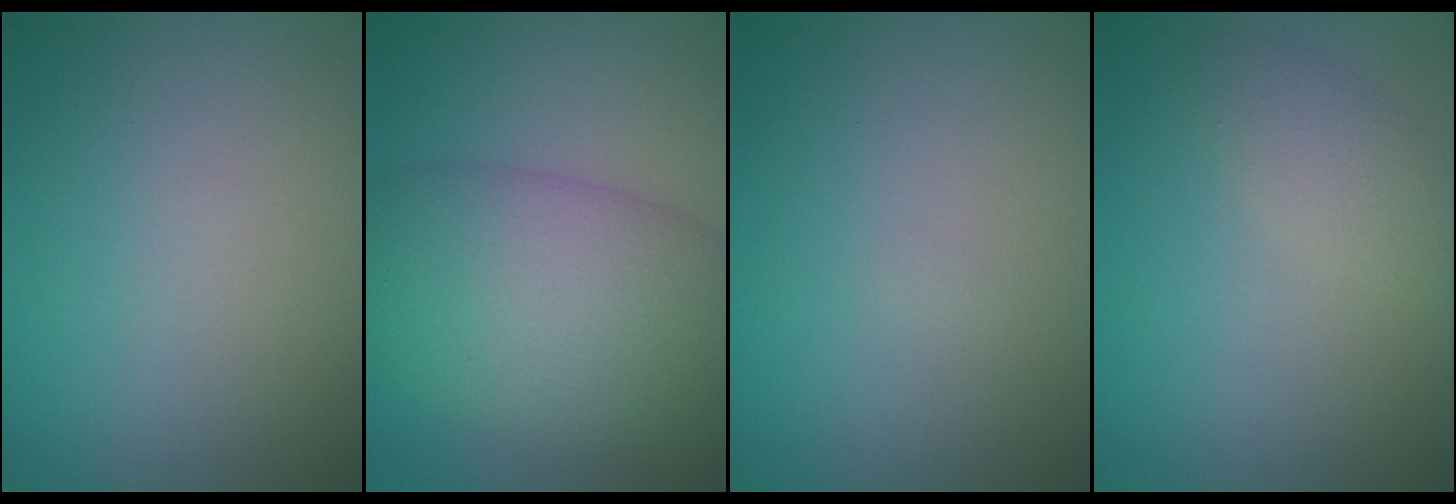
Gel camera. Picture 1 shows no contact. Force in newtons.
{"total": 10.0, "press": 9.9, "slide": 0.4}
{"total": 0.0}
{"total": 2.1, "press": 2.1, "slide": 0.1}